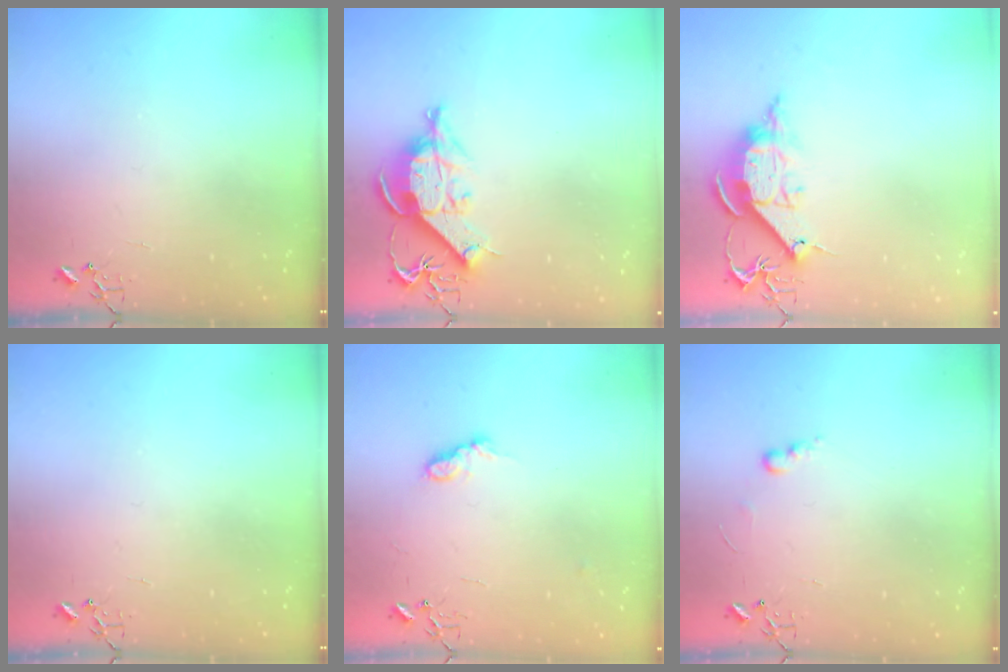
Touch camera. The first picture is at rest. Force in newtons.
{"total": 11.0, "press": 11.0, "slide": 1.3}
{"total": 12.5, "press": 12.5, "slide": 0.2}
{"total": 0.0}
{"total": 7.6, "press": 7.6, "slide": 0.5}
{"total": 5.6, "press": 5.6, "slide": 0.7}